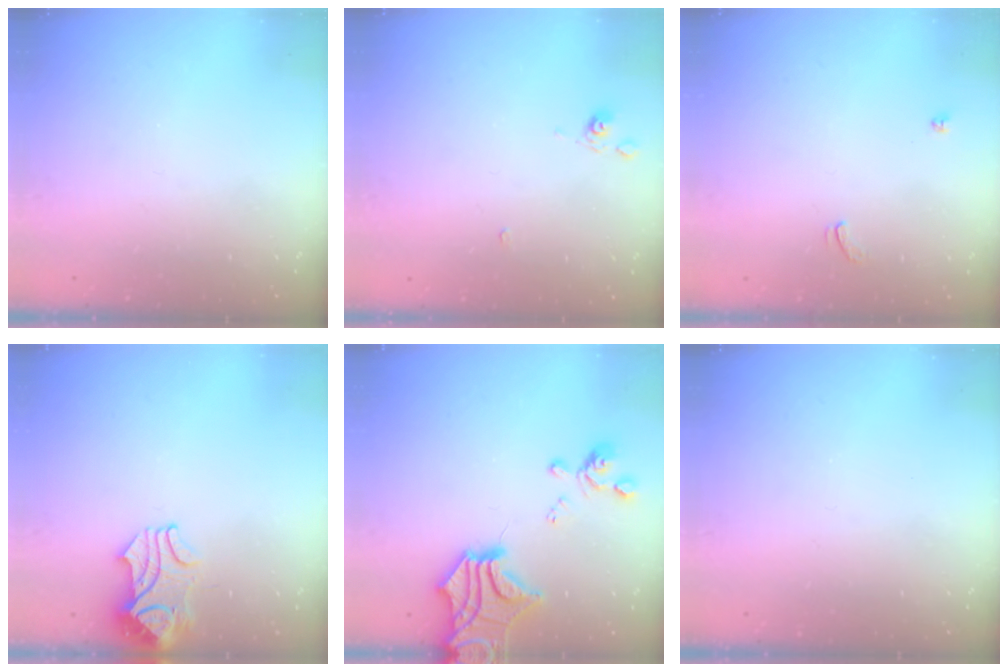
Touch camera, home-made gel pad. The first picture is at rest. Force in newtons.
{"total": 4.0, "press": 4.0, "slide": 0.4}
{"total": 0.5, "press": 0.4, "slide": 0.3}
{"total": 2.3, "press": 2.2, "slide": 0.6}
{"total": 11.3, "press": 10.4, "slide": 4.4}
{"total": 0.0}